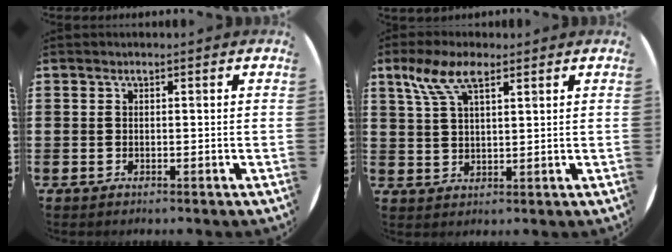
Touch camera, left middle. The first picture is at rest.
{"total": 6.5, "force": [3.8, 2.5, 4.6], "torque": [-0.102, 0.009, 0.068]}